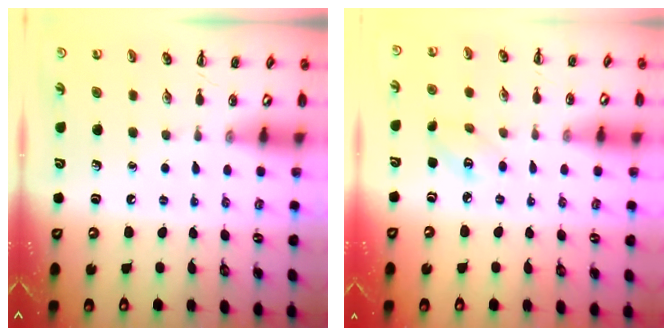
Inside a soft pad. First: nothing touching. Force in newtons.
{"total": 3.0, "press": 2.9, "slide": 0.7}